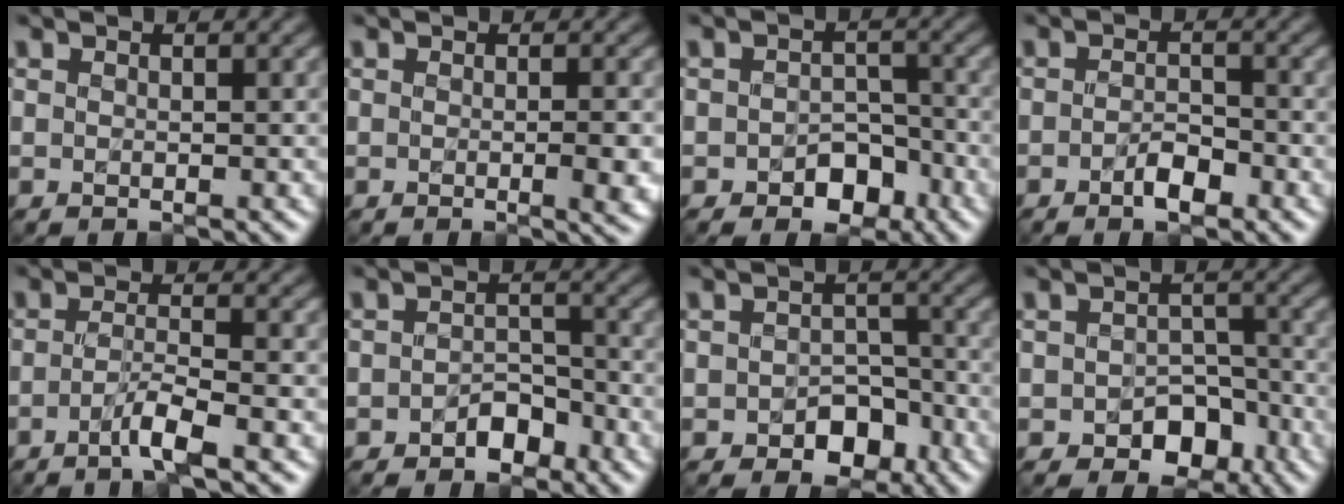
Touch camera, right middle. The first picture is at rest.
{"total": 2.1, "force": [-0.4, 0.4, 2.0], "torque": [-0.031, -0.002, -0.005]}
{"total": 3.2, "force": [-1.6, 2.2, 1.7], "torque": [-0.019, 0.003, -0.024]}
{"total": 2.2, "force": [-1.2, 0.9, 1.7], "torque": [-0.027, 0.007, -0.022]}
{"total": 3.0, "force": [-1.5, 0.2, 2.6], "torque": [-0.046, 0.005, -0.039]}
{"total": 2.3, "force": [-1.5, 1.4, 1.1], "torque": [-0.016, 0.012, -0.025]}
{"total": 3.6, "force": [-1.7, 2.5, 2.0], "torque": [-0.023, 0.001, -0.025]}
{"total": 4.0, "force": [-2.0, 2.8, 2.0], "torque": [-0.021, -0.001, -0.029]}